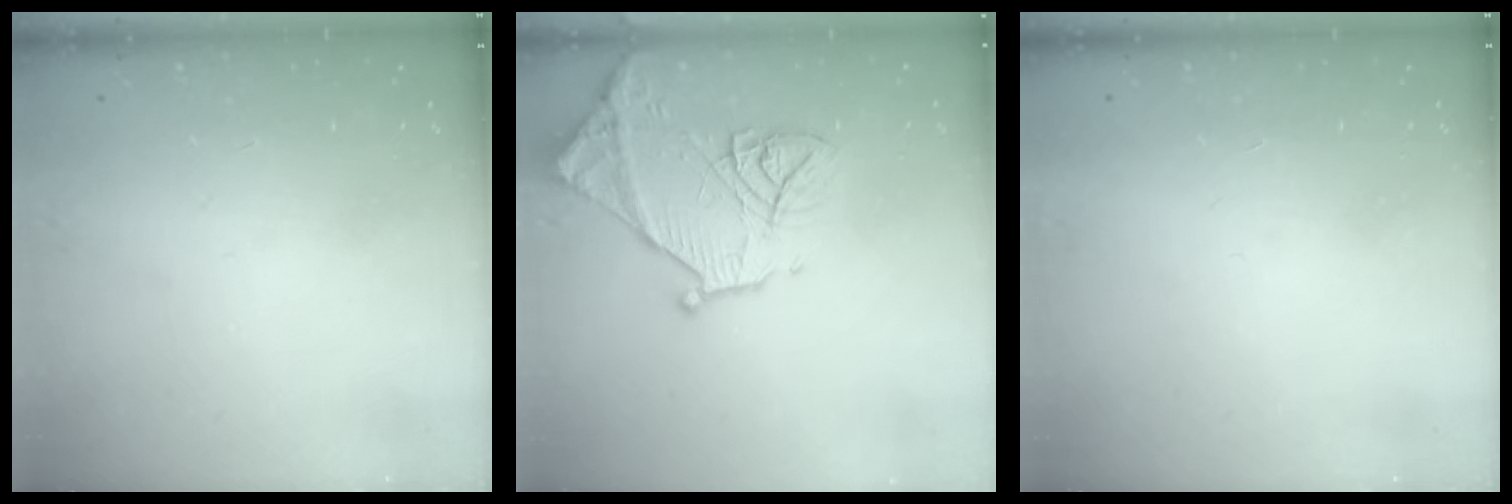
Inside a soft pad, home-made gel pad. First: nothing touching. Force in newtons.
{"total": 14.6, "press": 14.6, "slide": 1.0}
{"total": 1.6, "press": 1.6, "slide": 0.1}